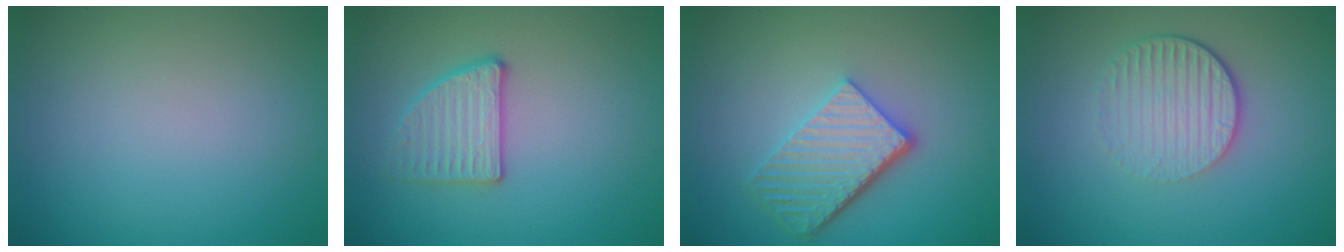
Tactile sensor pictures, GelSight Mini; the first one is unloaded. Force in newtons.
{"total": 2.8, "press": 2.7, "slide": 0.6}
{"total": 5.2, "press": 3.9, "slide": 3.5}
{"total": 4.4, "press": 2.8, "slide": 3.4}